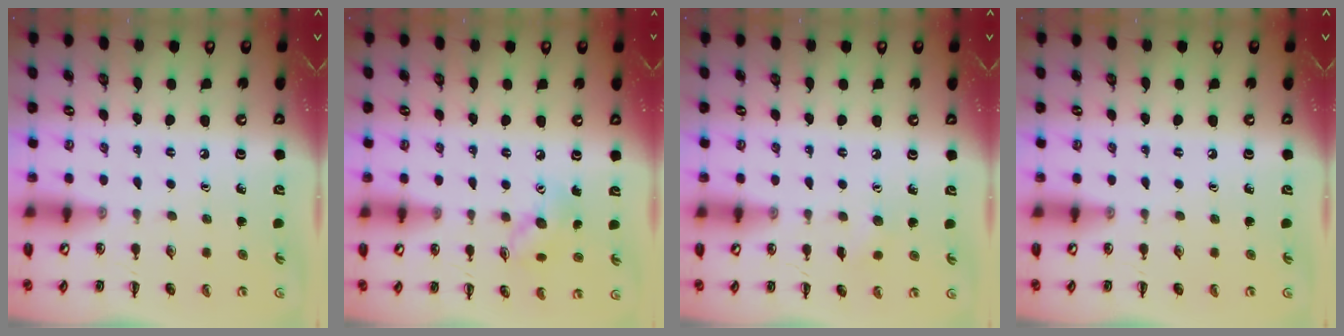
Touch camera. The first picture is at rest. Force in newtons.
{"total": 8.0, "press": 8.0, "slide": 0.4}
{"total": 4.7, "press": 4.5, "slide": 1.3}
{"total": 0.0}